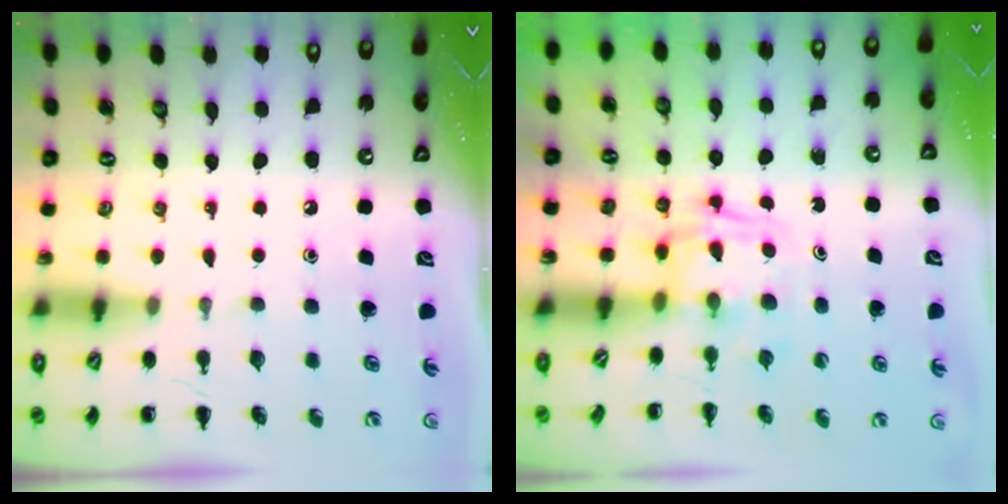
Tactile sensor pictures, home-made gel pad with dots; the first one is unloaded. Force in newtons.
{"total": 3.5, "press": 3.5, "slide": 0.5}